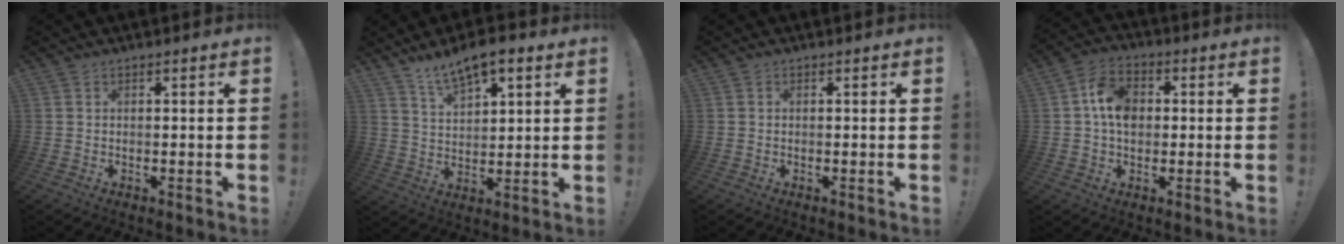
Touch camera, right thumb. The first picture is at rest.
{"total": 9.6, "force": [6.9, 4.1, 5.2], "torque": [-0.085, -0.036, 0.126]}
{"total": 0.0}
{"total": 10.1, "force": [1.2, 7.6, 6.6], "torque": [-0.110, 0.013, 0.026]}